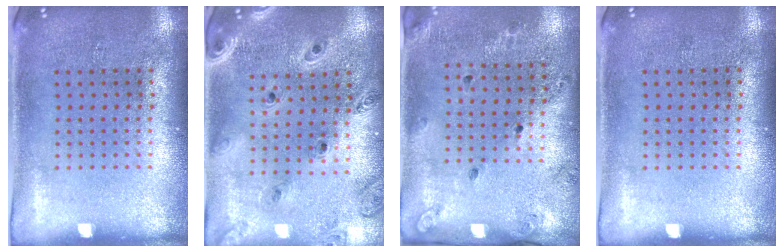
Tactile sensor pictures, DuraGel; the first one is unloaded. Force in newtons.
{"total": 1.4, "press": 1.4, "slide": 0.1}
{"total": 1.6, "press": 1.3, "slide": 0.9}
{"total": 0.0}